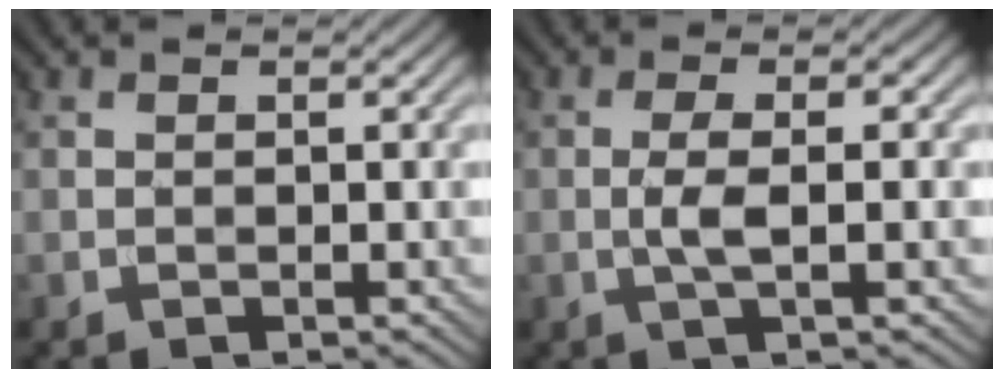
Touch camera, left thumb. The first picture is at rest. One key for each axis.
{"total": 3.8, "fx": -0.6, "fy": 0.8, "fz": 3.7, "tx": -0.075, "ty": 0.002, "tz": -0.013}